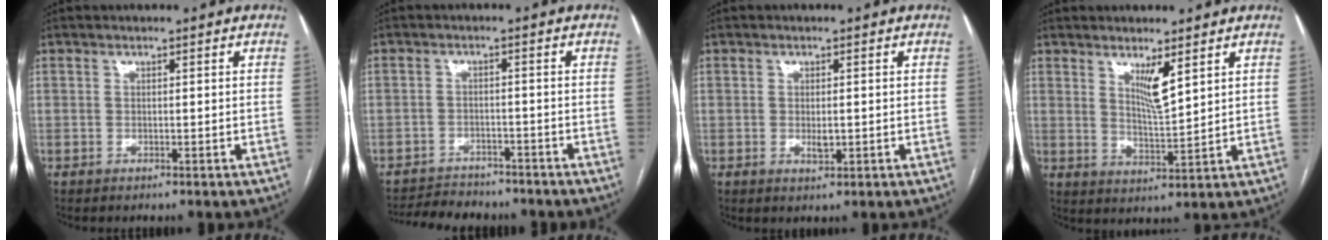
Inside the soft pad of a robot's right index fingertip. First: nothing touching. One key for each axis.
{"total": 8.5, "fx": -7.8, "fy": 2.6, "fz": 1.9, "tx": -0.030, "ty": -0.004, "tz": -0.110}
{"total": 2.0, "fx": -0.2, "fy": 0.8, "fz": 1.8, "tx": -0.034, "ty": -0.003, "tz": 0.000}
{"total": 4.8, "fx": 2.7, "fy": 0.4, "fz": 4.0, "tx": -0.073, "ty": -0.016, "tz": 0.054}